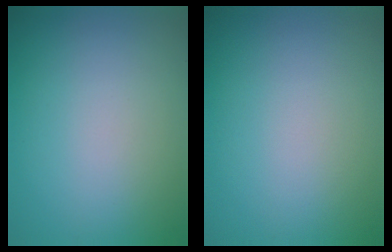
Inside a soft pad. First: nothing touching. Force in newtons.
{"total": 0.0}